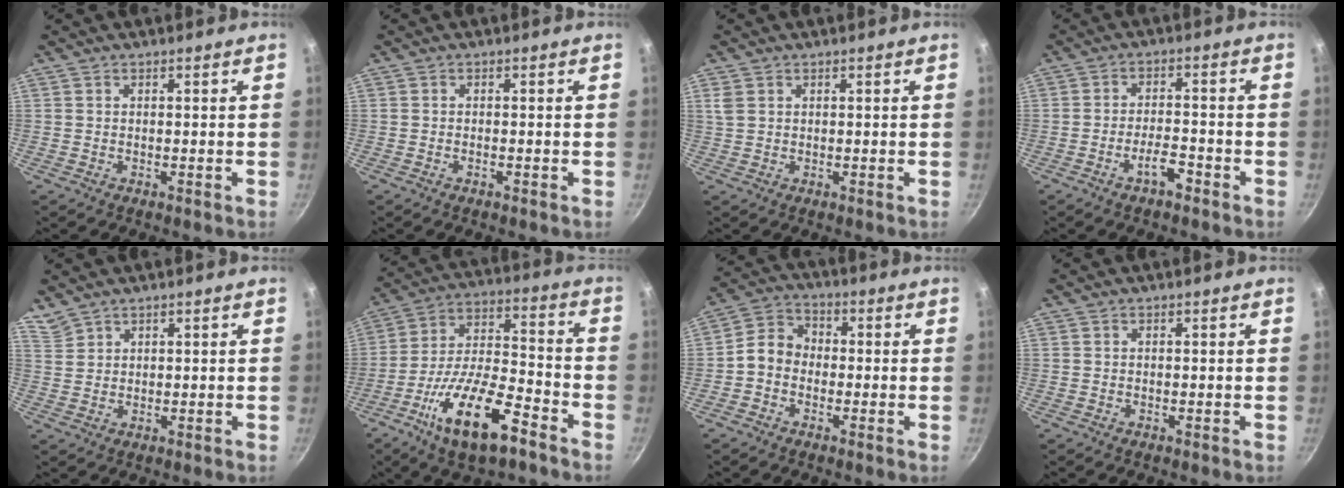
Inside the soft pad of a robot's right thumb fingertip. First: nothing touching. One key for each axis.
{"total": 0.6, "fx": -0.4, "fy": 0.1, "fz": 0.4, "tx": -0.010, "ty": 0.005, "tz": -0.010}
{"total": 2.5, "fx": 1.0, "fy": 1.8, "fz": 1.3, "tx": -0.024, "ty": 0.000, "tz": 0.024}
{"total": 4.6, "fx": -2.9, "fy": 1.5, "fz": 3.2, "tx": -0.048, "ty": 0.028, "tz": -0.050}
{"total": 3.0, "fx": 2.8, "fy": 1.1, "fz": 0.3, "tx": 0.000, "ty": 0.001, "tz": 0.062}
{"total": 18.5, "fx": -10.0, "fy": 6.7, "fz": 14.1, "tx": -0.245, "ty": 0.046, "tz": -0.183}
{"total": 6.3, "fx": -1.3, "fy": 5.2, "fz": 3.3, "tx": -0.038, "ty": 0.024, "tz": -0.044}
{"total": 0.0}